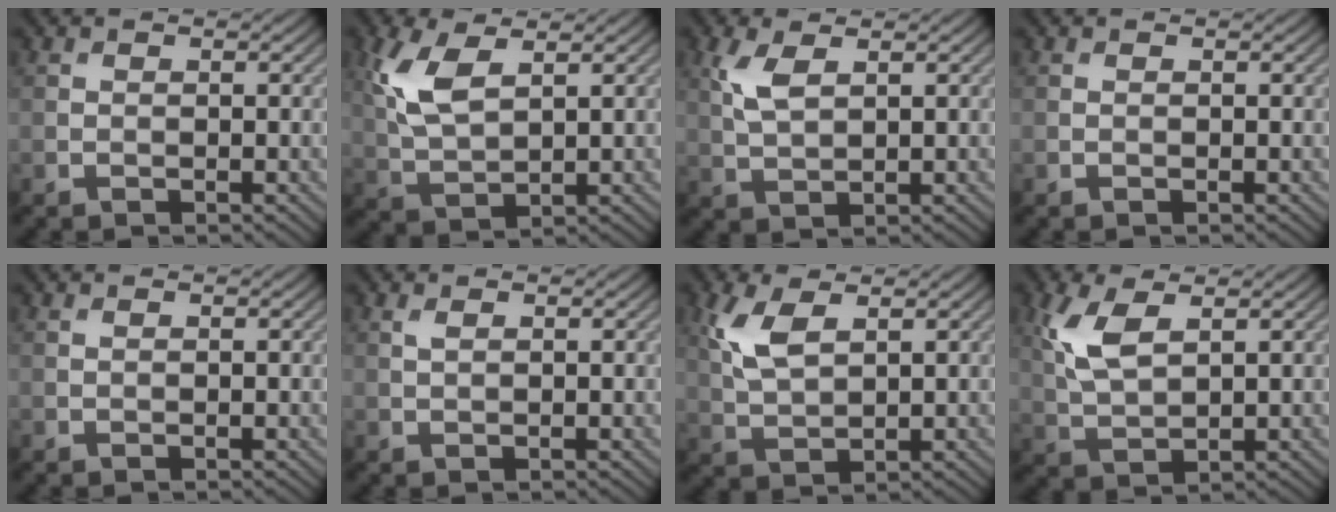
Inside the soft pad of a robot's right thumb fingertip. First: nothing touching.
{"total": 7.0, "force": [2.8, 3.2, 5.5], "torque": [-0.137, 0.005, 0.057]}
{"total": 4.1, "force": [1.7, 1.8, 3.2], "torque": [-0.082, 0.004, 0.038]}
{"total": 0.0}
{"total": 0.0}
{"total": 0.9, "force": [0.5, 0.3, 0.7], "torque": [-0.021, 0.001, 0.011]}
{"total": 5.8, "force": [2.4, 2.7, 4.5], "torque": [-0.115, 0.003, 0.050]}
{"total": 6.3, "force": [2.6, 2.9, 5.0], "torque": [-0.126, 0.004, 0.052]}